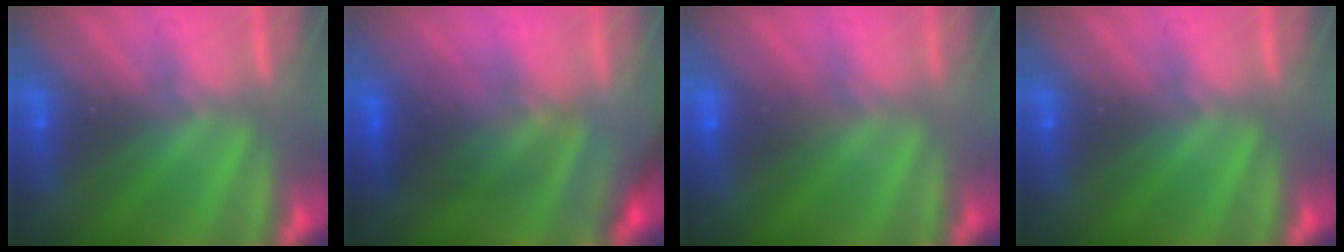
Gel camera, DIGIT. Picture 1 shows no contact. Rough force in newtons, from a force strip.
{"total": 2.4}
{"total": 3.1}
{"total": 0.0}